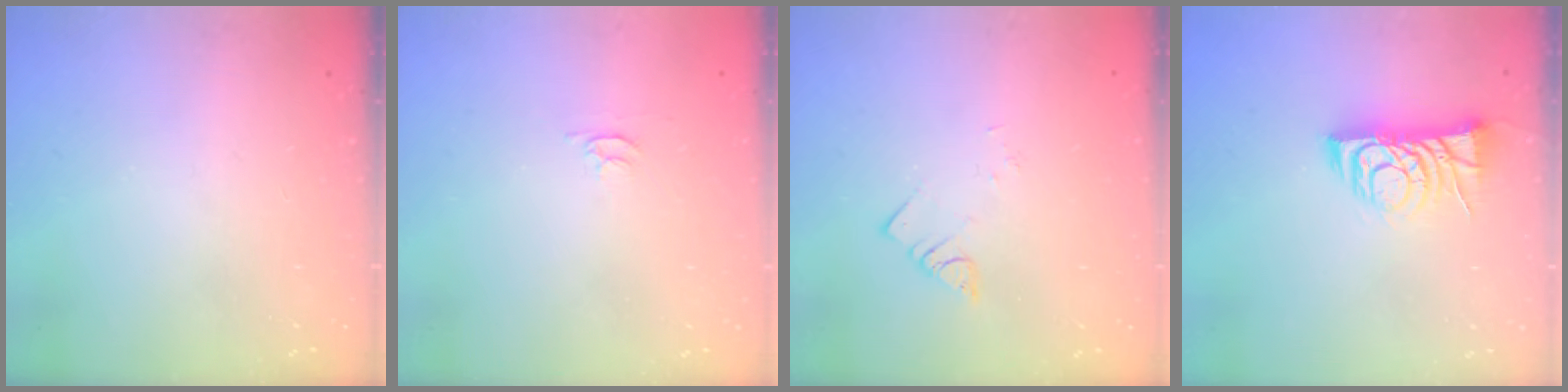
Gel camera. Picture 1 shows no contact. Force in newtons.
{"total": 3.4, "press": 3.4, "slide": 0.4}
{"total": 1.9, "press": 1.9, "slide": 0.2}
{"total": 8.3, "press": 8.3, "slide": 1.0}